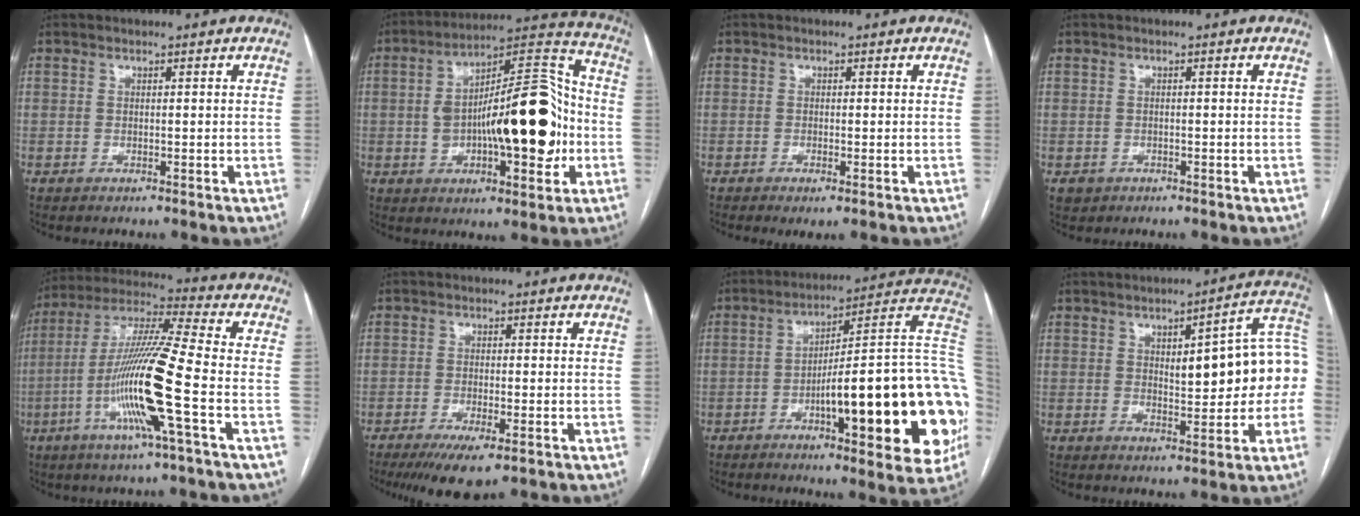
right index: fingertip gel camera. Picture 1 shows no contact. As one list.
[{"total": 21.6, "force": [-2.1, 6.6, 20.4], "torque": [-0.331, 0.033, -0.023]}, {"total": 1.6, "force": [-0.9, 0.3, 1.4], "torque": [-0.020, -0.004, -0.011]}, {"total": 1.4, "force": [-0.7, 1.1, 0.2], "torque": [-0.006, 0.001, -0.005]}, {"total": 16.3, "force": [-4.8, -0.9, 15.5], "torque": [-0.308, -0.010, -0.099]}, {"total": 7.6, "force": [-5.1, 1.6, 5.4], "torque": [-0.083, -0.018, -0.078]}, {"total": 26.6, "force": [-5.7, 4.1, 25.6], "torque": [-0.260, 0.018, -0.072]}, {"total": 13.2, "force": [0.8, 3.5, 12.7], "torque": [-0.163, 0.036, 0.015]}]